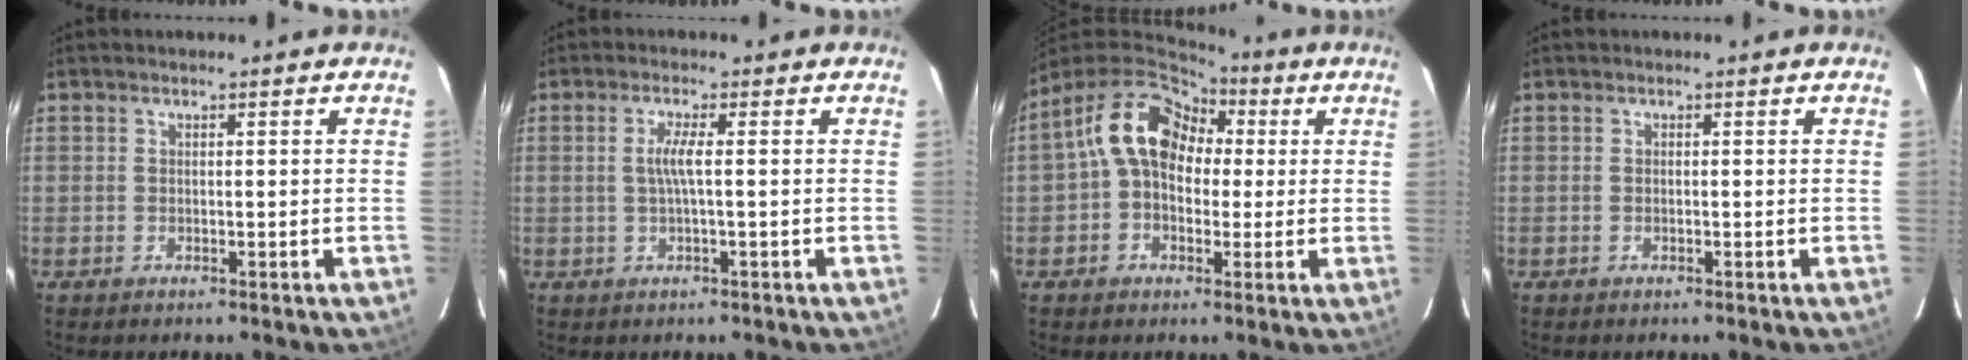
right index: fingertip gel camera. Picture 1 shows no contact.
{"total": 2.8, "force": [-0.1, -0.4, 2.8], "torque": [-0.057, 0.000, -0.002]}
{"total": 12.8, "force": [2.1, 9.9, 7.9], "torque": [-0.152, 0.045, 0.028]}
{"total": 0.0}